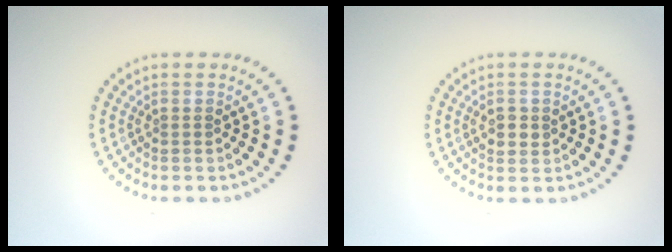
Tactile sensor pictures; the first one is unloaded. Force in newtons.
{"total": 1.5, "press": 1.5, "slide": 0.4}